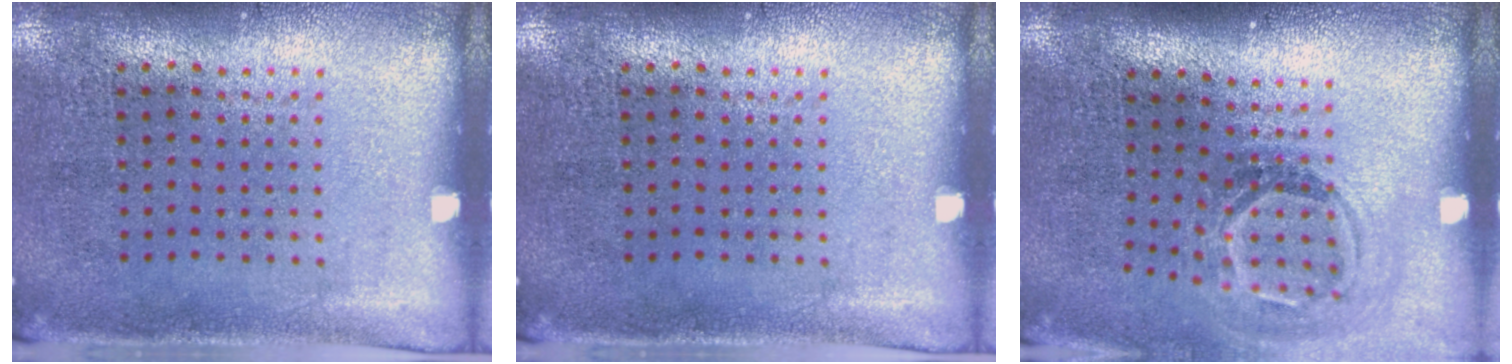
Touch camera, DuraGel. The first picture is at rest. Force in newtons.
{"total": 0.0}
{"total": 1.9, "press": 1.2, "slide": 1.4}